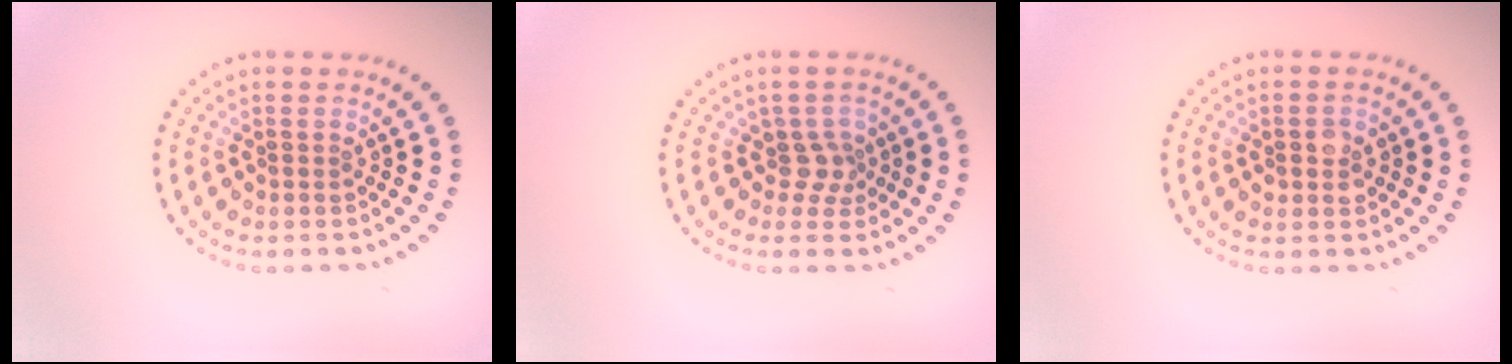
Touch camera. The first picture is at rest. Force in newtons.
{"total": 1.9, "press": 1.4, "slide": 1.3}
{"total": 1.7, "press": 1.7, "slide": 0.1}